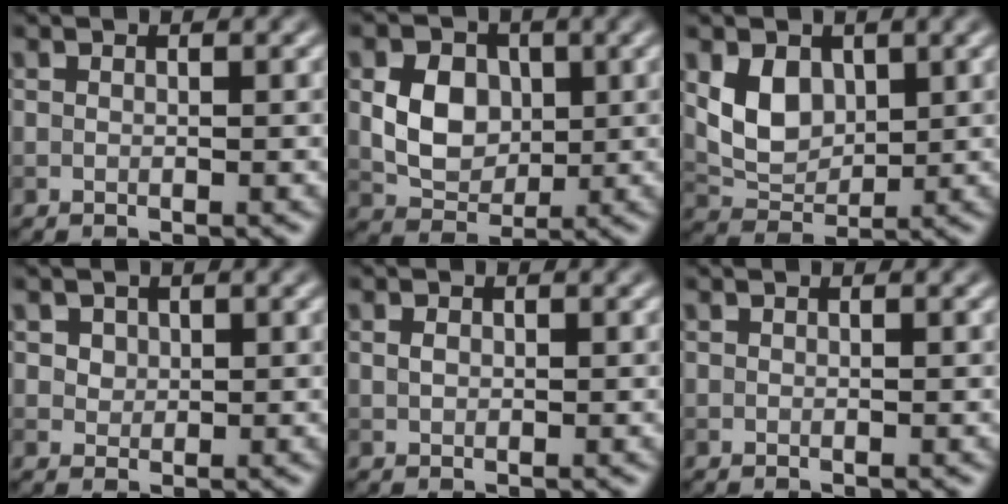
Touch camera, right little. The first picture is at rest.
{"total": 5.0, "force": [0.5, 3.8, 3.2], "torque": [-0.063, -0.003, 0.009]}
{"total": 4.1, "force": [1.3, 2.9, 2.5], "torque": [-0.053, -0.007, 0.027]}
{"total": 1.6, "force": [0.7, 1.3, 0.5], "torque": [-0.012, -0.003, 0.020]}
{"total": 0.7, "force": [0.2, 0.6, 0.4], "torque": [-0.012, 0.000, 0.003]}
{"total": 0.0}